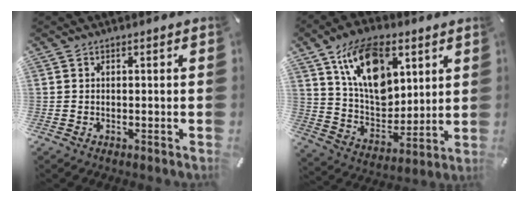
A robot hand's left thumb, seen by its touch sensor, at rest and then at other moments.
{"total": 17.6, "force": [8.1, 11.3, 10.8], "torque": [-0.195, -0.022, 0.148]}